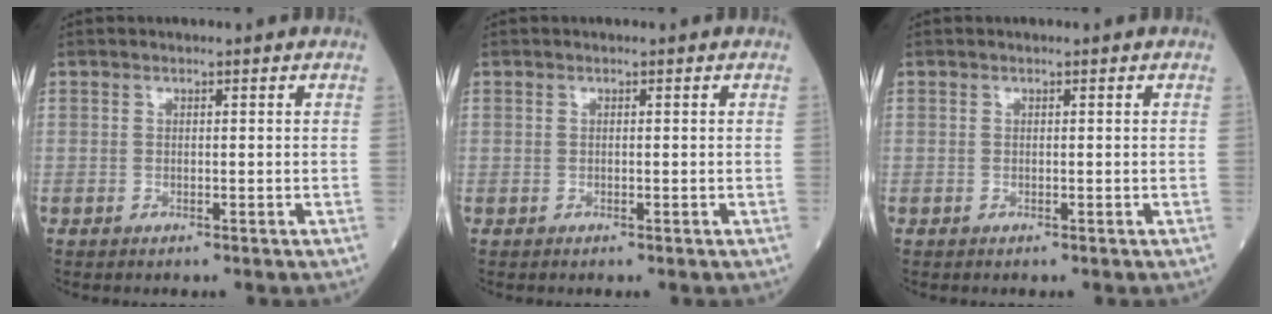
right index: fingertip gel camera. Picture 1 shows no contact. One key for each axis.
{"total": 0.0}
{"total": 0.0}